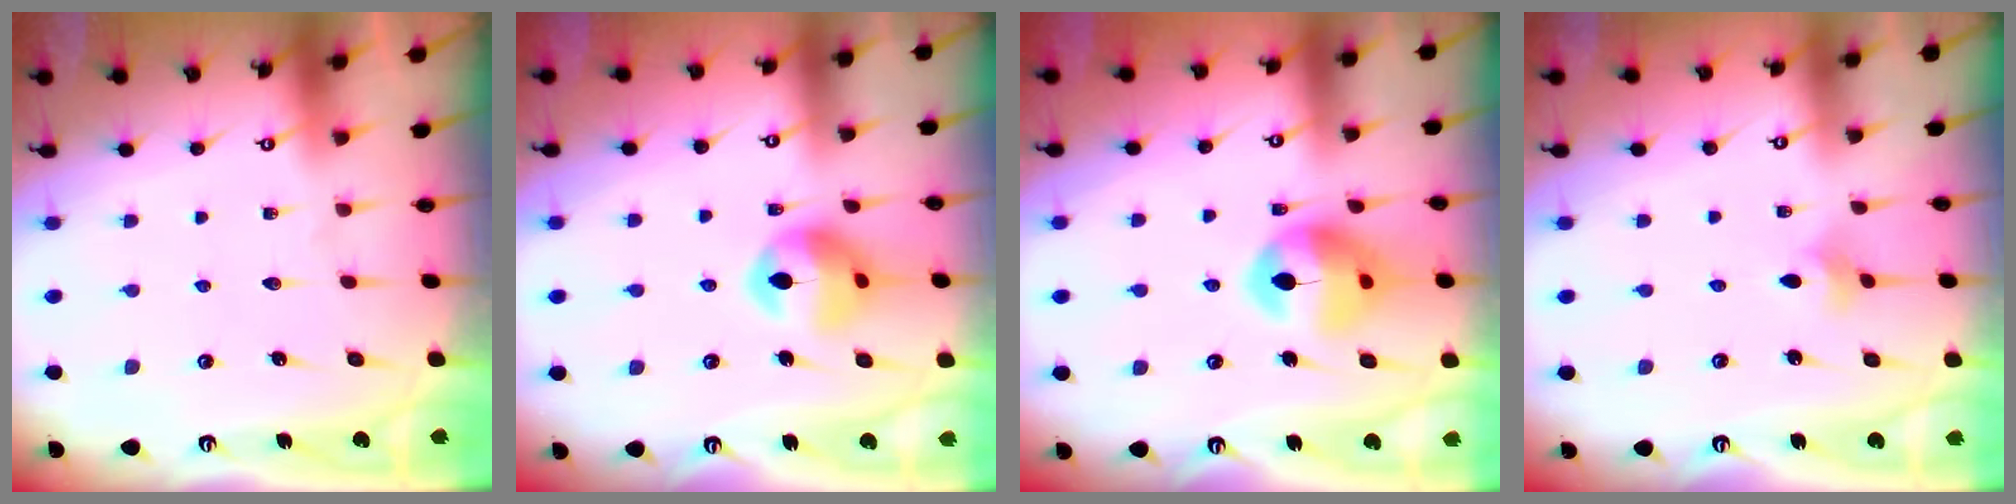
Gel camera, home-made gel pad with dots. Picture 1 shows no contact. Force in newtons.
{"total": 12.7, "press": 12.6, "slide": 1.5}
{"total": 13.7, "press": 13.6, "slide": 1.9}
{"total": 2.1, "press": 2.0, "slide": 0.5}